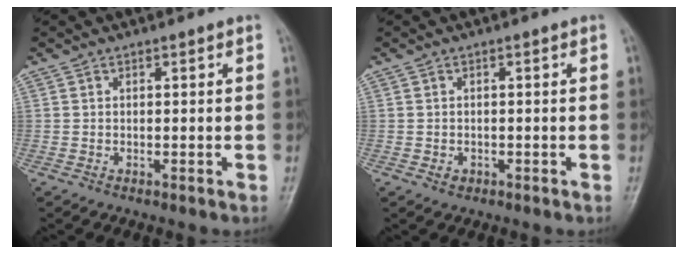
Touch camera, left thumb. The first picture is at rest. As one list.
[{"total": 1.3, "force": [-0.5, 1.1, 0.5], "torque": [-0.002, 0.003, -0.006]}]